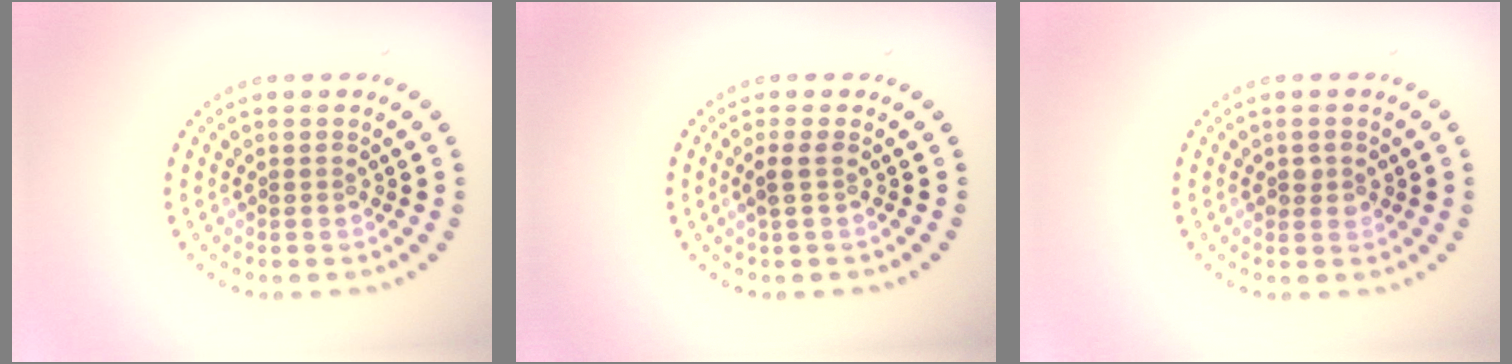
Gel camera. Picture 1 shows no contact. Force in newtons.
{"total": 1.3, "press": 1.2, "slide": 0.6}
{"total": 1.3, "press": 1.3, "slide": 0.4}